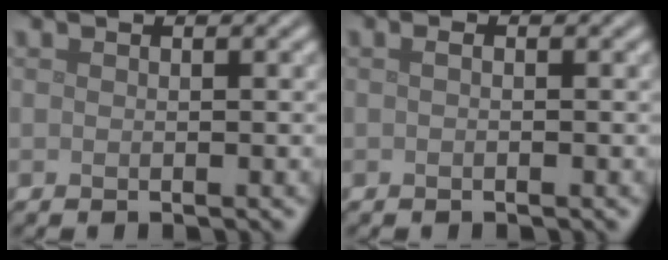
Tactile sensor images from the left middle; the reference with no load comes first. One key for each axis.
{"total": 0.5, "fx": -0.1, "fy": 0.2, "fz": 0.5, "tx": -0.012, "ty": -0.001, "tz": -0.002}